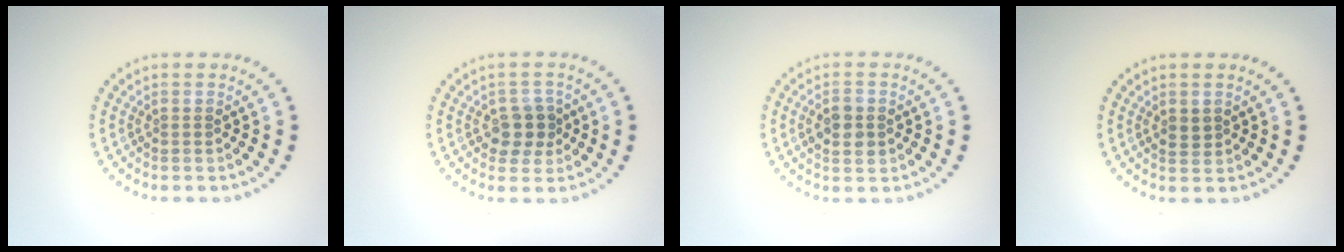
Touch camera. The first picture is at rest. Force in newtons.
{"total": 2.7, "press": 2.5, "slide": 1.0}
{"total": 2.7, "press": 2.7, "slide": 0.1}
{"total": 1.3, "press": 1.3, "slide": 0.2}